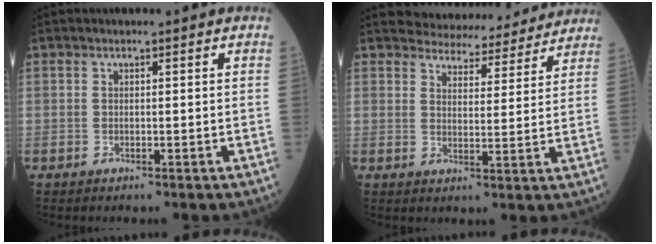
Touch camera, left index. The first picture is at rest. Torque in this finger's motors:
{"motor_torque": [0.68, -1.46, -0.53, 0.00]}